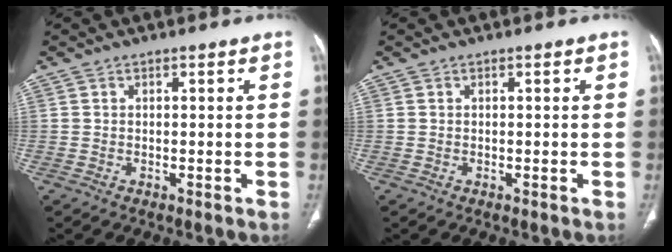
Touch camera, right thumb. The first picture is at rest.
{"total": 0.0}